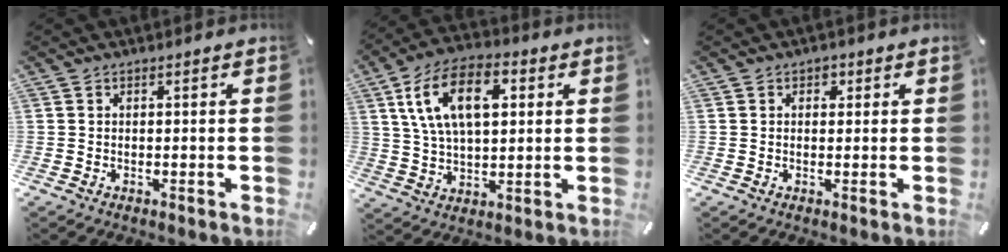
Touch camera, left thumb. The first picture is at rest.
{"total": 14.9, "force": [4.9, 8.5, 11.2], "torque": [-0.233, 0.009, 0.083]}
{"total": 1.7, "force": [0.5, 1.4, 0.6], "torque": [0.002, 0.000, 0.003]}